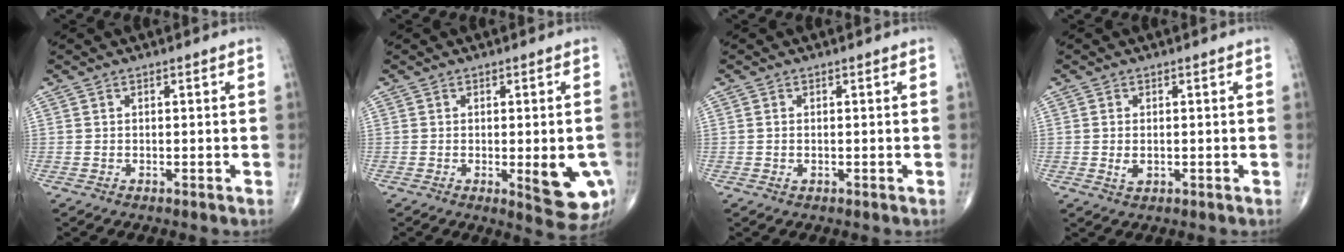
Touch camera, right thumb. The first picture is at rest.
{"total": 11.1, "force": [-2.4, 3.4, 10.2], "torque": [-0.102, -0.017, -0.021]}
{"total": 0.7, "force": [-0.2, 0.4, 0.5], "torque": [-0.012, 0.003, -0.001]}
{"total": 2.1, "force": [-0.2, 1.3, 1.6], "torque": [-0.031, -0.003, -0.002]}